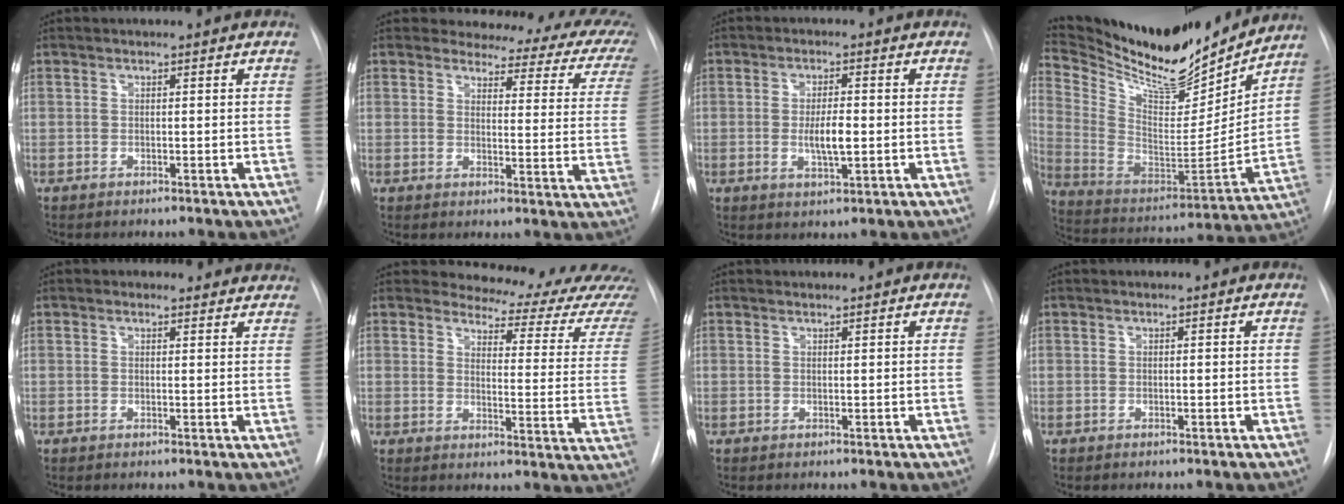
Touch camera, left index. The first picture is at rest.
{"total": 14.9, "force": [13.2, 4.4, 5.4], "torque": [-0.033, -0.052, 0.114]}
{"total": 4.5, "force": [-0.4, 1.1, 4.3], "torque": [-0.079, -0.004, -0.005]}
{"total": 23.2, "force": [21.2, 4.6, 8.3], "torque": [-0.157, -0.037, 0.341]}
{"total": 5.2, "force": [4.8, 2.0, 0.4], "torque": [0.014, 0.001, 0.035]}
{"total": 16.4, "force": [15.9, 2.5, 3.0], "torque": [-0.016, -0.105, 0.158]}
{"total": 0.7, "force": [0.7, 0.0, -0.1], "torque": [-0.005, 0.006, 0.015]}
{"total": 0.0}